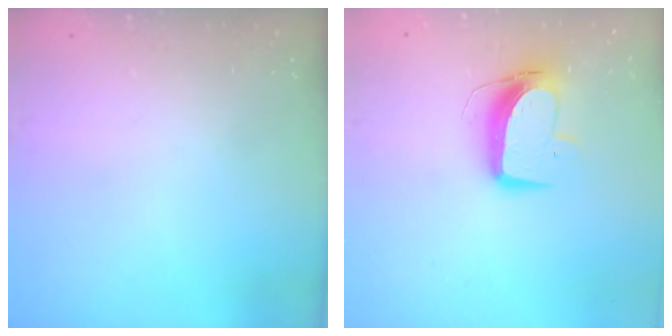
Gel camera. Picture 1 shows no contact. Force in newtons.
{"total": 11.1, "press": 11.0, "slide": 1.2}